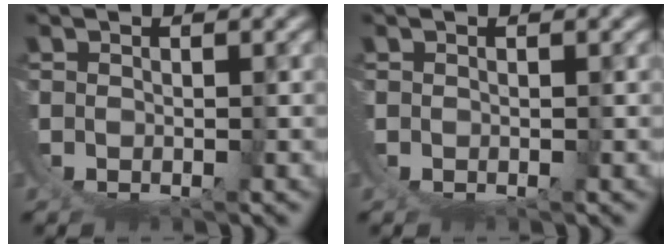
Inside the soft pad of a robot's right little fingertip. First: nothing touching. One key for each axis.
{"total": 0.0}